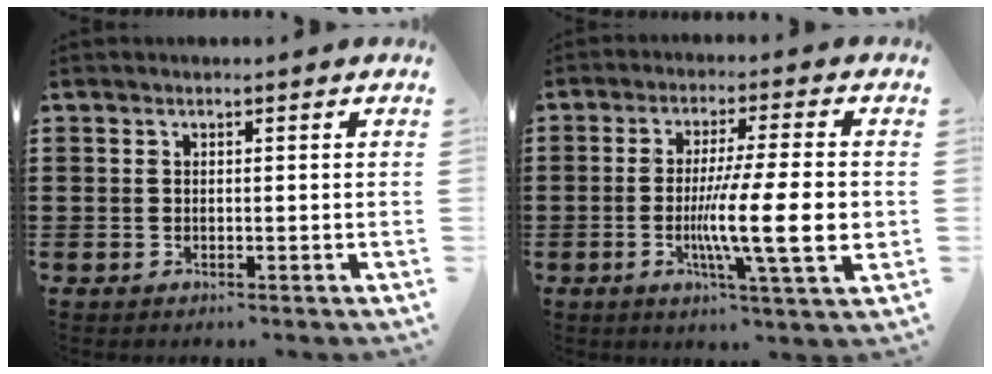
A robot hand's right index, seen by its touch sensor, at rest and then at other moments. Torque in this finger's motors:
{"motor_torque": [2.14, 0.00, 1.05, 0.21]}